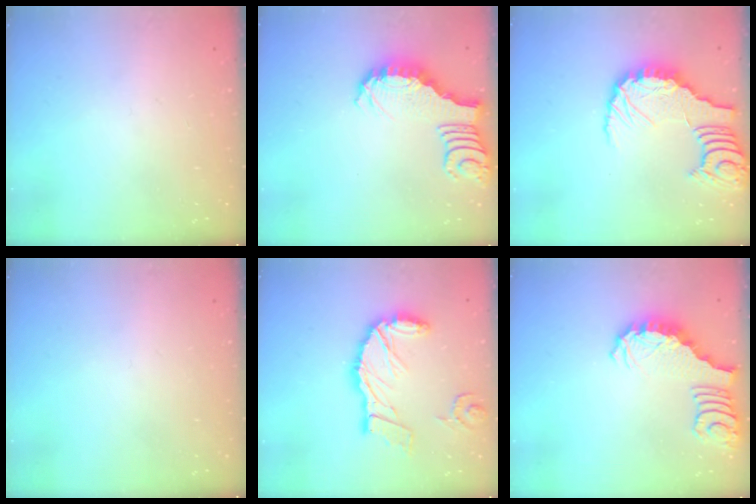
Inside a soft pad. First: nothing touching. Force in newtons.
{"total": 2.9, "press": 2.8, "slide": 0.5}
{"total": 11.8, "press": 11.7, "slide": 1.5}
{"total": 0.0}
{"total": 16.6, "press": 16.5, "slide": 1.9}
{"total": 3.0, "press": 2.9, "slide": 0.5}